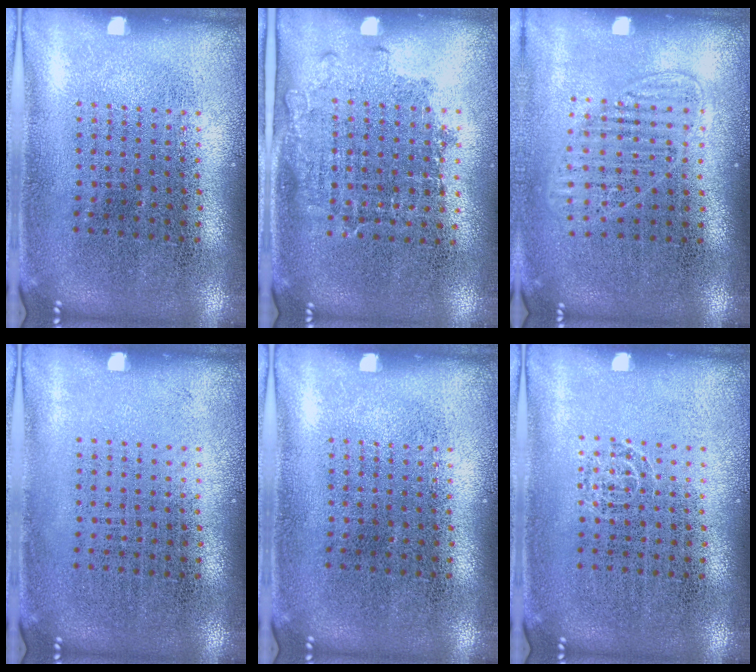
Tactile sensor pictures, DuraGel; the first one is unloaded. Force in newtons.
{"total": 1.2, "press": 0.9, "slide": 0.8}
{"total": 1.3, "press": 1.2, "slide": 0.7}
{"total": 0.0}
{"total": 0.0}
{"total": 0.7, "press": 0.7, "slide": 0.2}